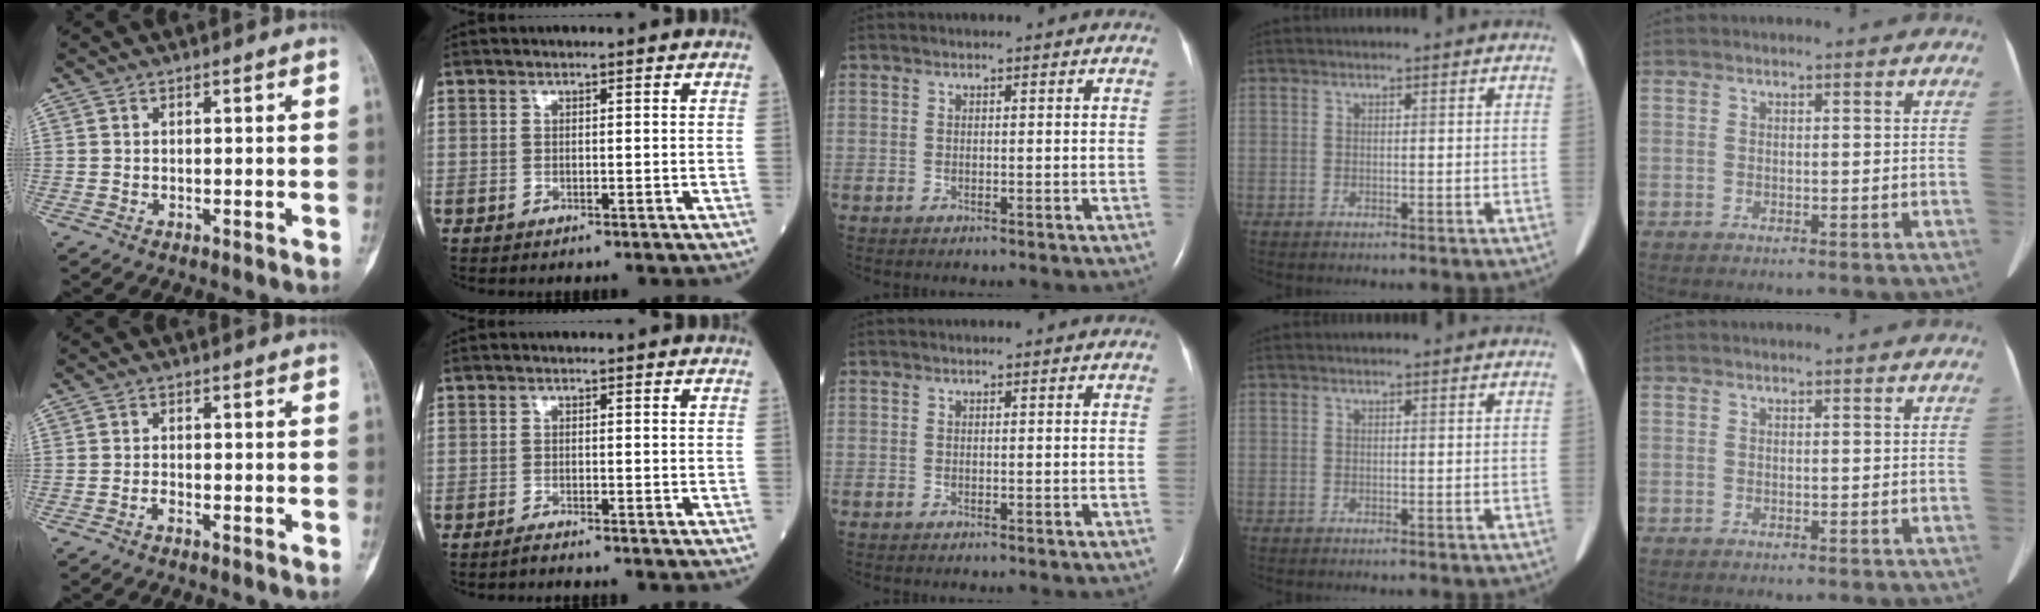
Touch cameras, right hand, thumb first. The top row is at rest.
{"thumb": {"total": 1.0, "force": [-0.8, 0.3, 0.5], "torque": [-0.011, 0.005, -0.017]}, "index": {"total": 1.3, "force": [-1.3, -0.2, 0.3], "torque": [-0.012, 0.000, -0.021]}}